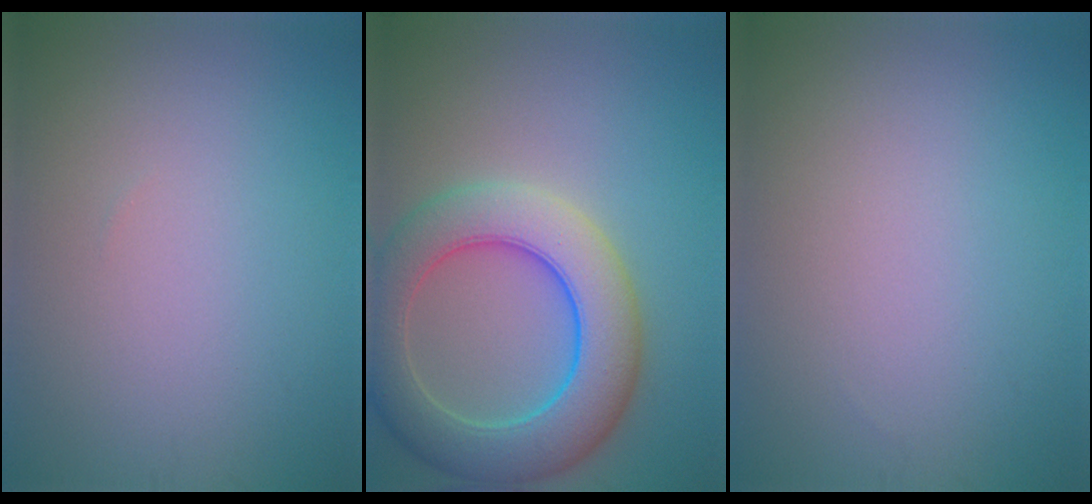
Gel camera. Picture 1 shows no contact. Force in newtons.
{"total": 8.7, "press": 8.7, "slide": 0.5}
{"total": 0.0}